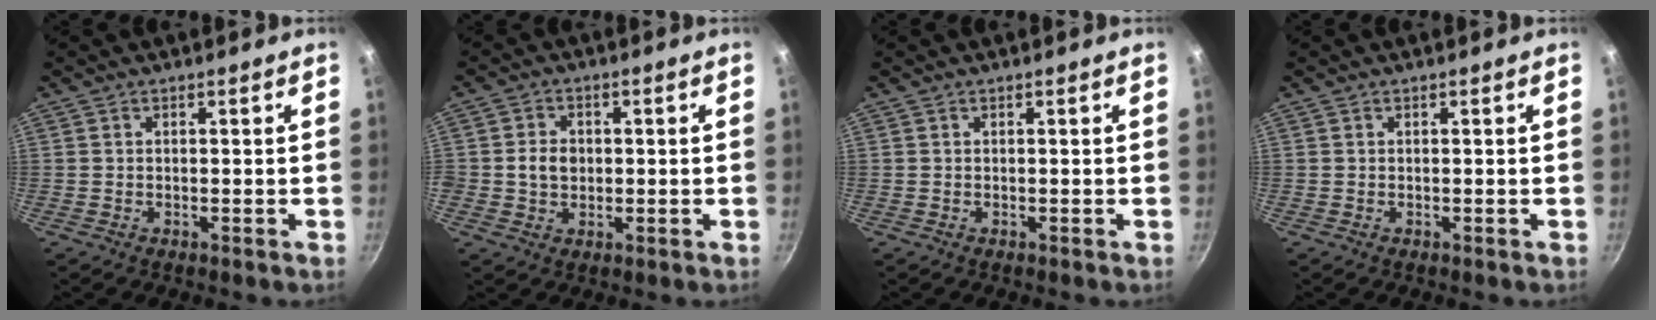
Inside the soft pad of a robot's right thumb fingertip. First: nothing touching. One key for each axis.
{"total": 4.5, "fx": 0.0, "fy": 3.8, "fz": 2.5, "tx": -0.027, "ty": 0.006, "tz": -0.003}
{"total": 0.0}
{"total": 0.0}